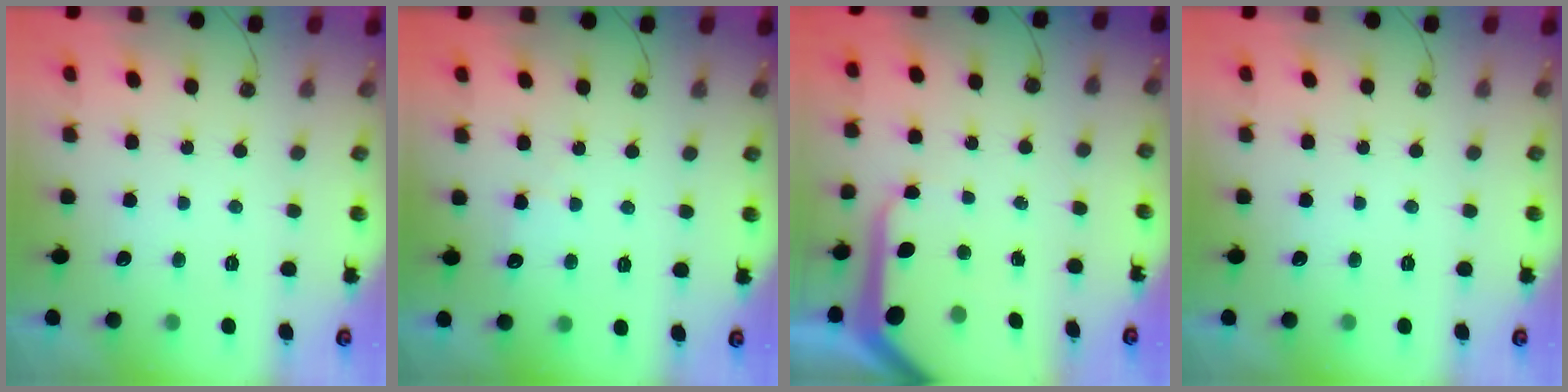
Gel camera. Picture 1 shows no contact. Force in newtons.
{"total": 5.0, "press": 4.9, "slide": 0.9}
{"total": 7.9, "press": 7.8, "slide": 0.9}
{"total": 0.0}